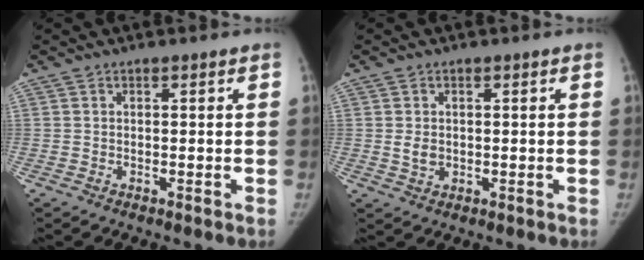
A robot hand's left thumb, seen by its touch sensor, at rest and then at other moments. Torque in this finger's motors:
{"motor_torque": [0.53, 0.65, 0.53, -0.64, 0.17]}